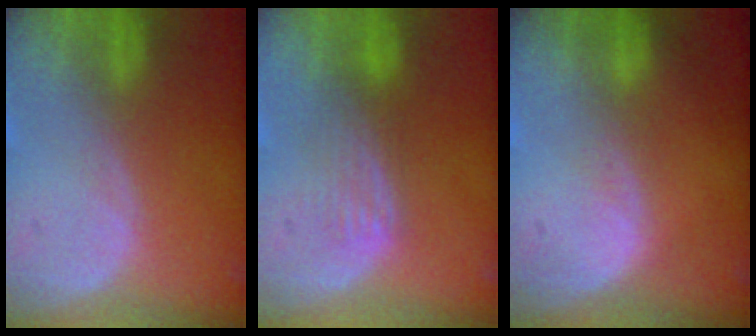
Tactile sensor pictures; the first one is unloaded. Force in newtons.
{"total": 4.0, "press": 3.5, "slide": 2.1}
{"total": 1.3, "press": 1.3, "slide": 0.1}